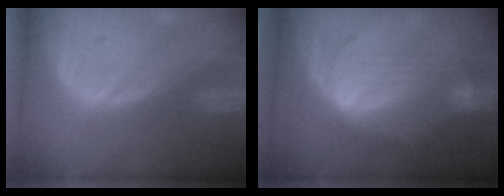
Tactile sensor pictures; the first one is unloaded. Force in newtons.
{"total": 7.5, "press": 7.4, "slide": 1.2}